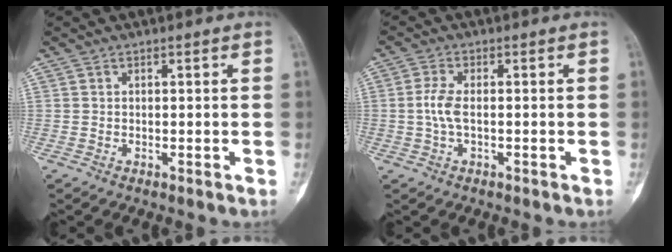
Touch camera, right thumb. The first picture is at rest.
{"total": 3.8, "force": [-0.3, 1.7, 3.4], "torque": [-0.083, 0.006, -0.007]}